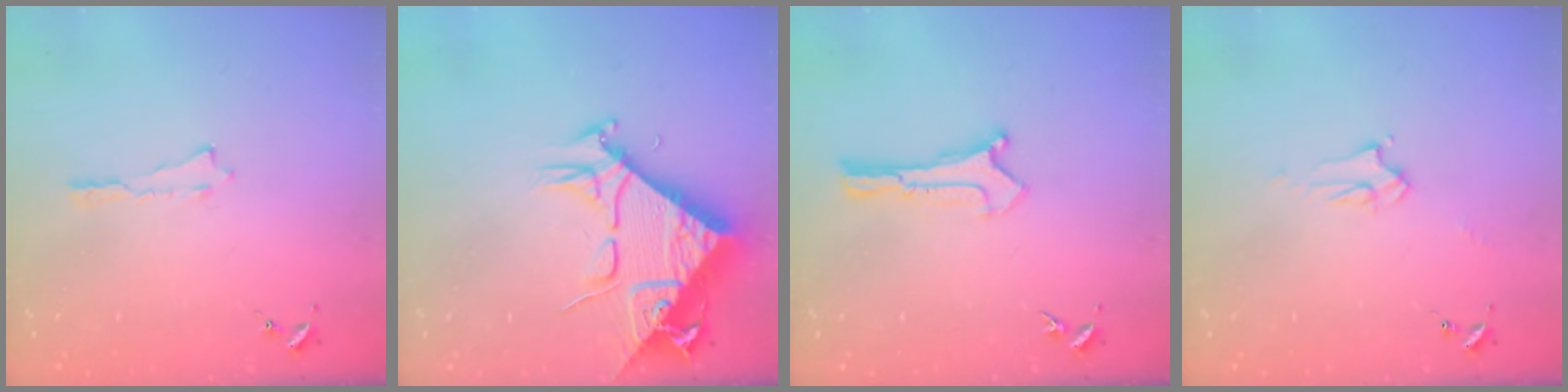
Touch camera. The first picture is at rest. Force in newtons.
{"total": 9.9, "press": 9.9, "slide": 1.0}
{"total": 0.0}
{"total": 3.1, "press": 3.1, "slide": 0.3}